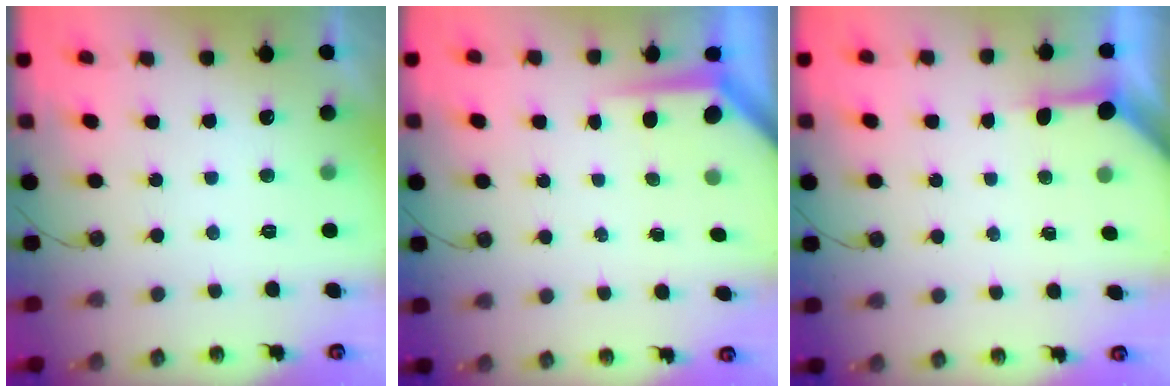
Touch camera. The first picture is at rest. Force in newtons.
{"total": 3.9, "press": 3.9, "slide": 0.2}
{"total": 3.4, "press": 3.4, "slide": 0.5}